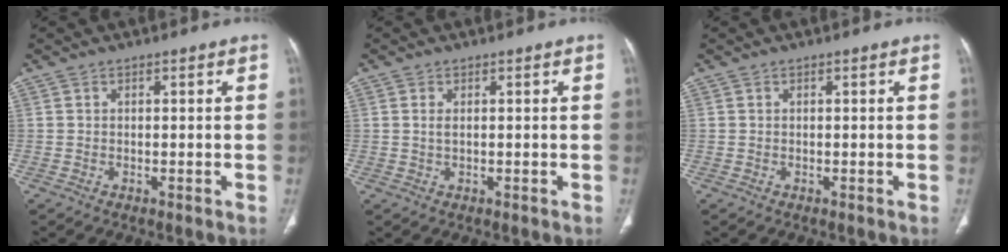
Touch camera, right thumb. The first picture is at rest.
{"total": 1.2, "force": [0.3, 0.5, 1.1], "torque": [-0.027, 0.003, 0.012]}
{"total": 0.0}